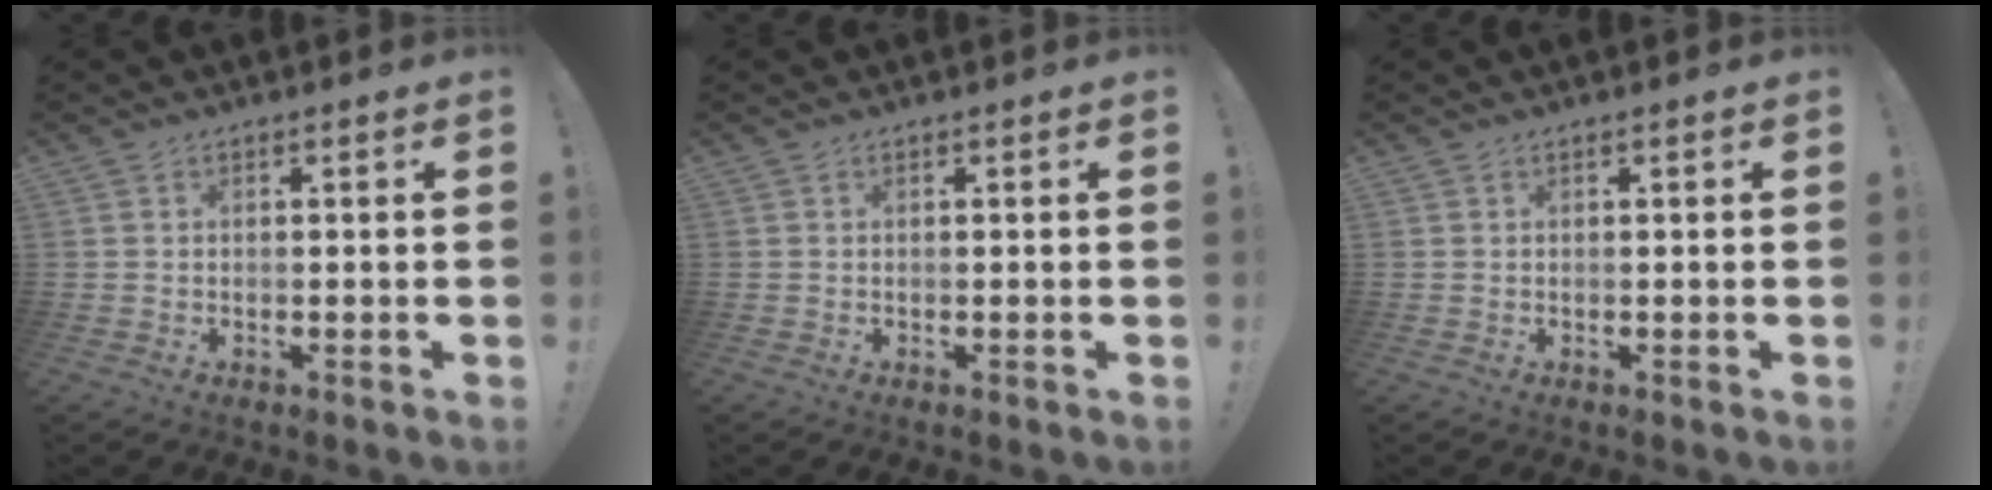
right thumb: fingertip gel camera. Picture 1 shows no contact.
{"total": 0.0}
{"total": 0.0}